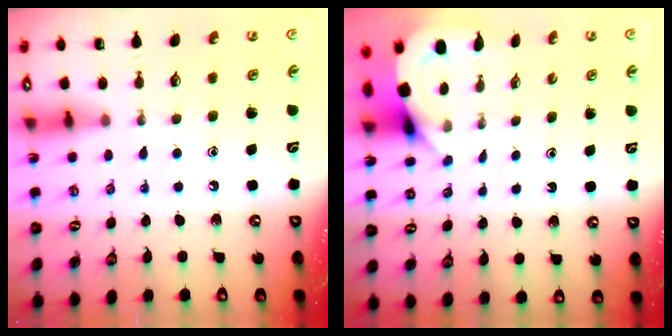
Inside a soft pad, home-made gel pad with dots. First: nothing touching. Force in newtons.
{"total": 3.9, "press": 3.9, "slide": 0.3}